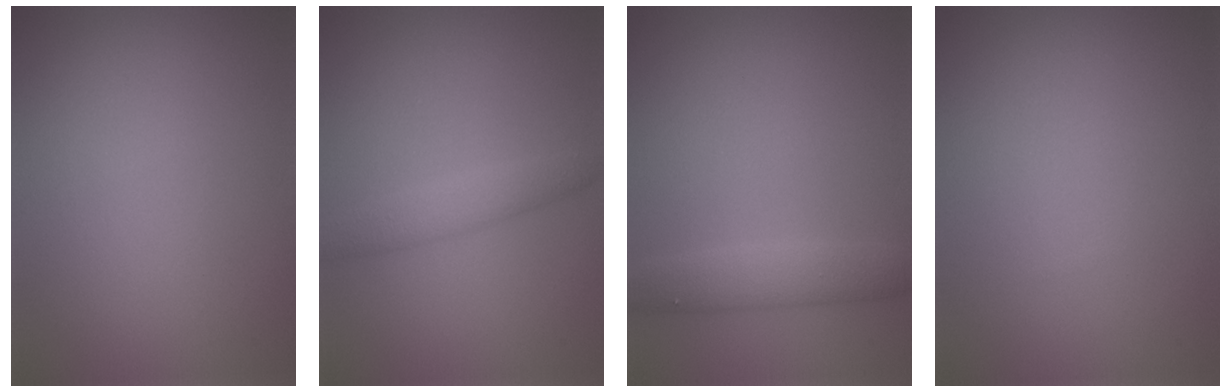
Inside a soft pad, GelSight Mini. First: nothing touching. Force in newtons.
{"total": 2.3, "press": 2.3, "slide": 0.1}
{"total": 2.8, "press": 2.8, "slide": 0.1}
{"total": 0.0}